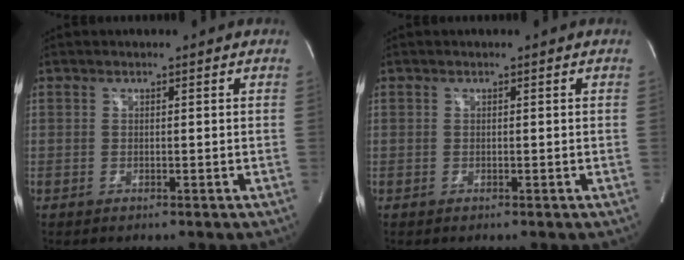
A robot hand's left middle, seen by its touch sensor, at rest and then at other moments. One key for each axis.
{"total": 0.0}